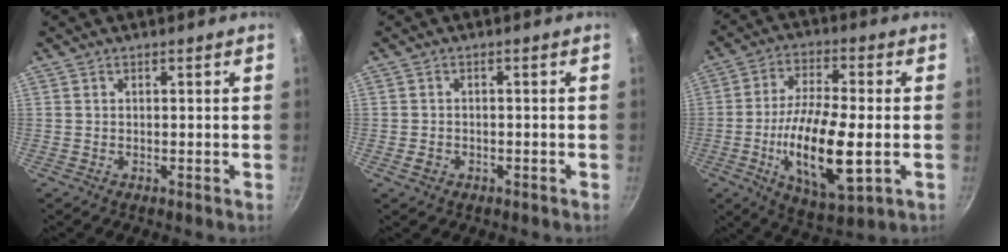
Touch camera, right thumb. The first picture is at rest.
{"total": 2.1, "force": [-0.9, 1.6, 0.9], "torque": [-0.015, 0.013, -0.012]}
{"total": 17.2, "force": [-3.3, 6.0, 15.8], "torque": [-0.295, 0.005, -0.060]}